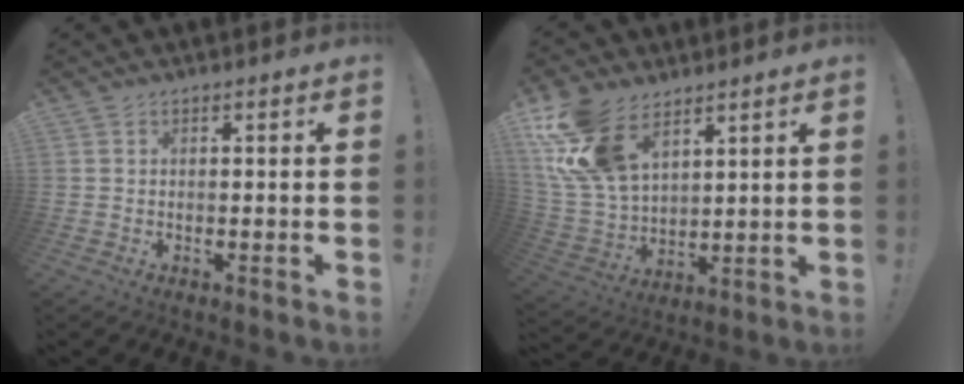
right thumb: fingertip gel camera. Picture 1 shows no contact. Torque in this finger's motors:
{"motor_torque": [0.27, 0.50, 0.82, 0.15, 0.14]}